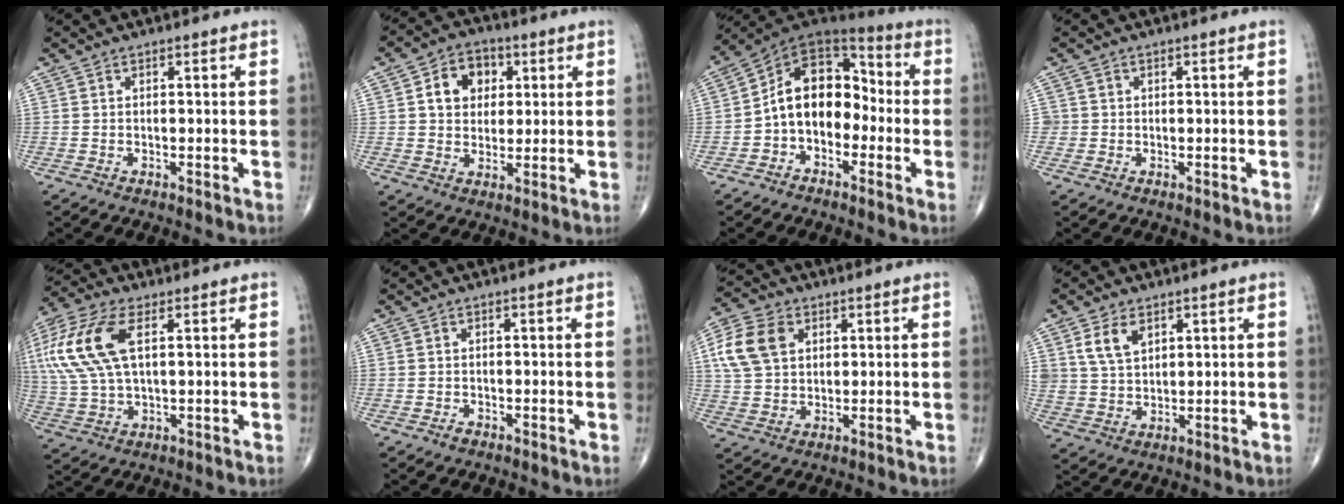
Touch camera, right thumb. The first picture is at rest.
{"total": 8.6, "force": [2.2, 6.8, 4.8], "torque": [-0.040, 0.001, 0.032]}
{"total": 13.8, "force": [-2.4, 9.6, 9.6], "torque": [-0.124, 0.064, -0.056]}
{"total": 1.4, "force": [-0.1, 1.4, 0.0], "torque": [0.012, 0.007, -0.005]}
{"total": 18.1, "force": [5.1, 9.0, 14.8], "torque": [-0.362, 0.010, 0.096]}
{"total": 0.8, "force": [-0.6, 0.5, 0.3], "torque": [-0.003, 0.001, -0.013]}
{"total": 10.5, "force": [3.2, 7.5, 6.6], "torque": [-0.122, 0.005, 0.060]}
{"total": 6.5, "force": [3.1, 4.1, 4.0], "torque": [-0.066, -0.012, 0.066]}